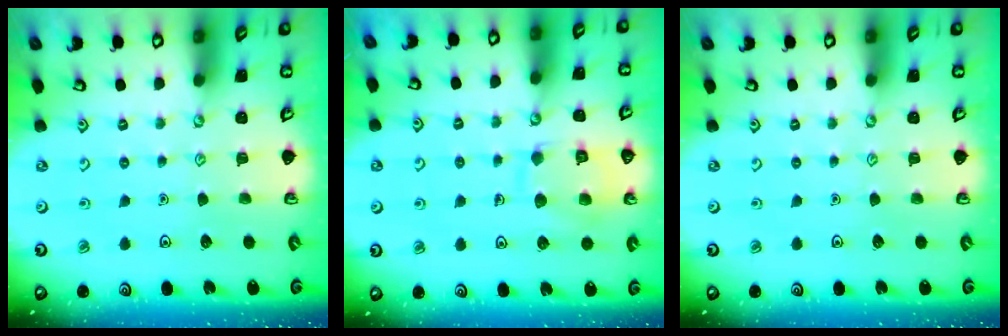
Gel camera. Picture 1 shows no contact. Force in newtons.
{"total": 11.1, "press": 11.1, "slide": 0.8}
{"total": 0.0}